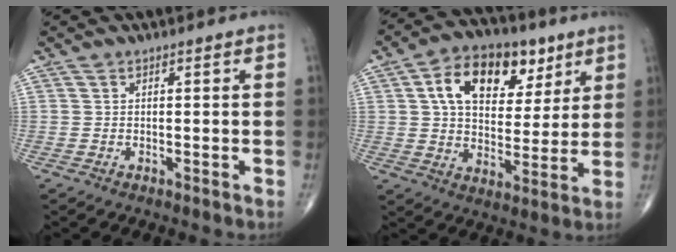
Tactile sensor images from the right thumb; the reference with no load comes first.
{"total": 16.2, "force": [6.5, 10.2, 10.8], "torque": [-0.137, -0.007, 0.108]}